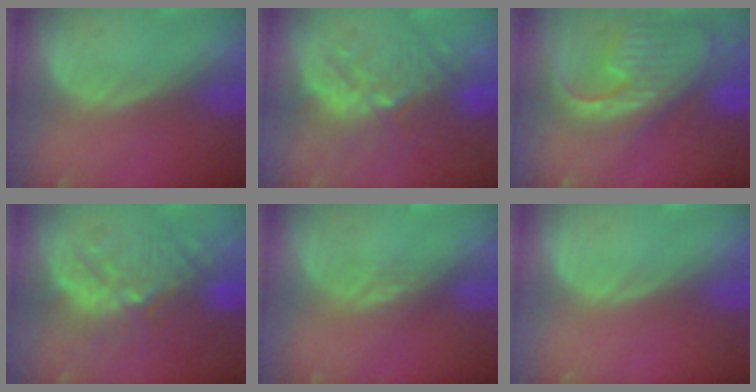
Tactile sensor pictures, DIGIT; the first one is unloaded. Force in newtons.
{"total": 9.1, "press": 9.0, "slide": 1.6}
{"total": 12.6, "press": 10.8, "slide": 6.5}
{"total": 9.6, "press": 9.4, "slide": 2.1}
{"total": 1.4, "press": 1.4, "slide": 0.3}
{"total": 0.0}